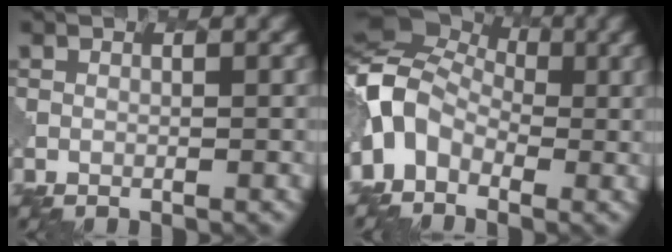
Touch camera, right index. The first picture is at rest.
{"total": 7.9, "force": [-1.1, 5.8, 5.2], "torque": [-0.117, 0.008, -0.040]}